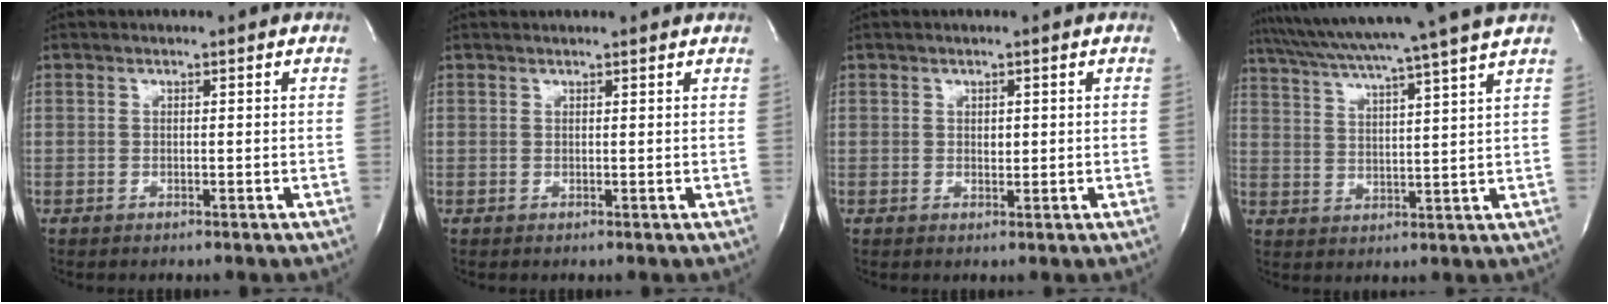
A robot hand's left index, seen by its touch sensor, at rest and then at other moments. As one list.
[{"total": 3.8, "force": [3.6, 0.4, 1.0], "torque": [-0.016, 0.022, 0.039]}, {"total": 0.9, "force": [0.2, 0.6, 0.7], "torque": [-0.009, -0.002, 0.006]}, {"total": 17.0, "force": [14.6, -2.3, 8.4], "torque": [-0.152, -0.011, 0.209]}]